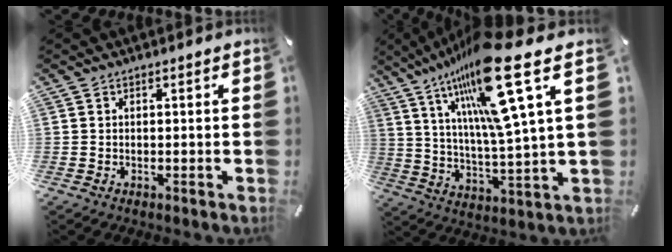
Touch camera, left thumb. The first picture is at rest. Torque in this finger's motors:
{"motor_torque": [2.51, 2.50, 2.00, -0.78, 0.52]}